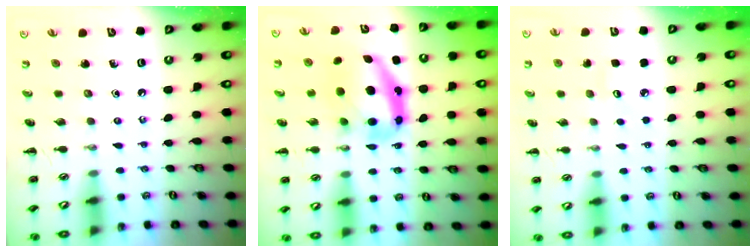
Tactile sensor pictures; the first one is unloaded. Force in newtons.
{"total": 11.0, "press": 10.8, "slide": 2.4}
{"total": 3.4, "press": 3.3, "slide": 1.1}